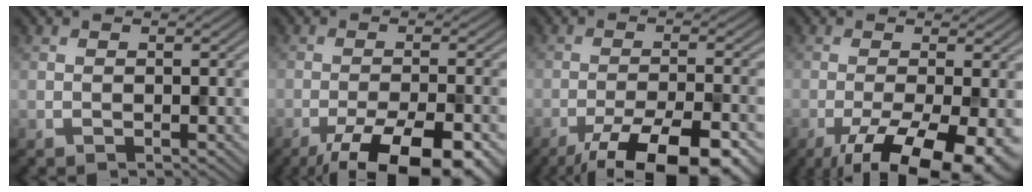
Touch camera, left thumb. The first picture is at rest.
{"total": 12.2, "force": [-7.9, 3.5, 8.6], "torque": [-0.140, -0.022, -0.107]}
{"total": 13.2, "force": [-9.2, 3.5, 8.9], "torque": [-0.148, -0.022, -0.127]}
{"total": 12.2, "force": [-5.6, 3.7, 10.2], "torque": [-0.171, -0.014, -0.081]}